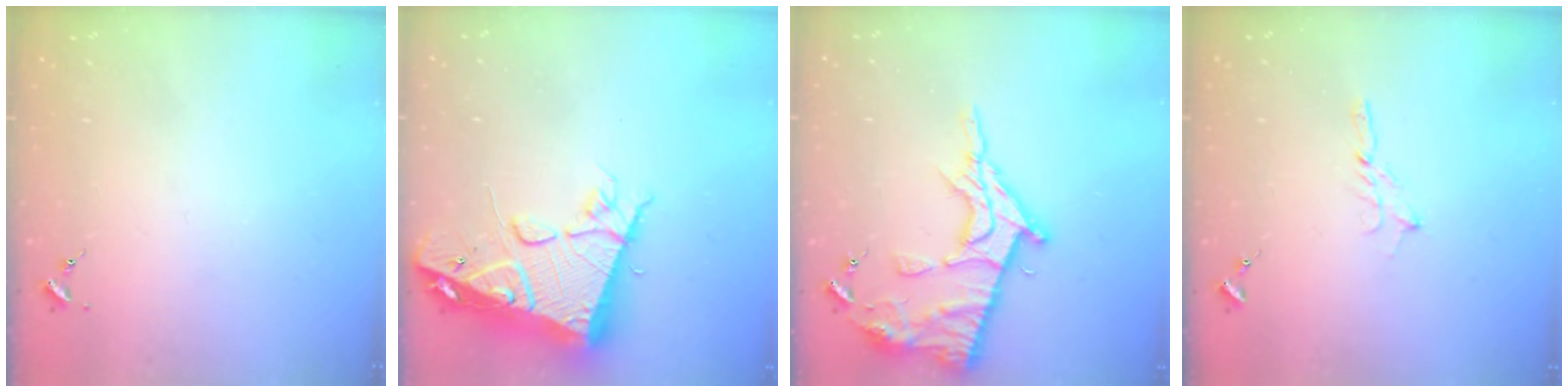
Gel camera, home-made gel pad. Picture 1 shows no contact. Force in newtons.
{"total": 18.3, "press": 18.1, "slide": 2.1}
{"total": 16.7, "press": 16.7, "slide": 1.6}
{"total": 2.3, "press": 2.3, "slide": 0.2}